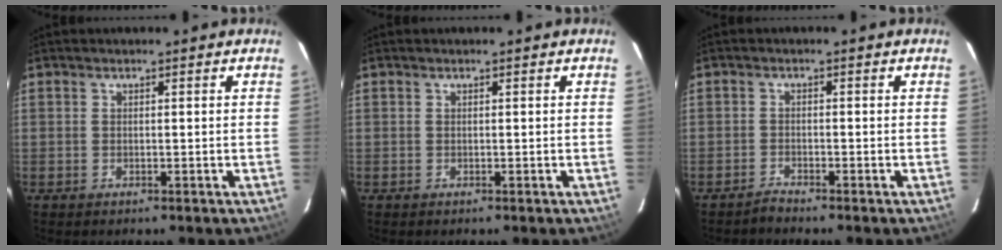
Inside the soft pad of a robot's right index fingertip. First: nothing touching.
{"total": 0.0}
{"total": 1.5, "force": [-1.4, -0.2, 0.0], "torque": [-0.001, -0.003, -0.031]}